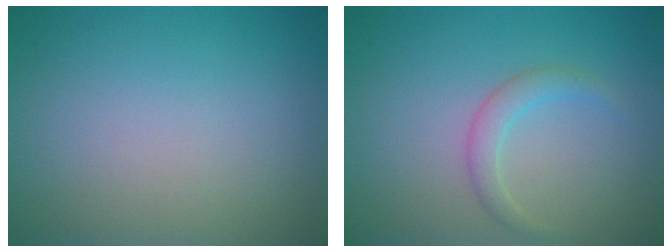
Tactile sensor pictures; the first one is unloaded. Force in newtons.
{"total": 1.7, "press": 1.7, "slide": 0.1}